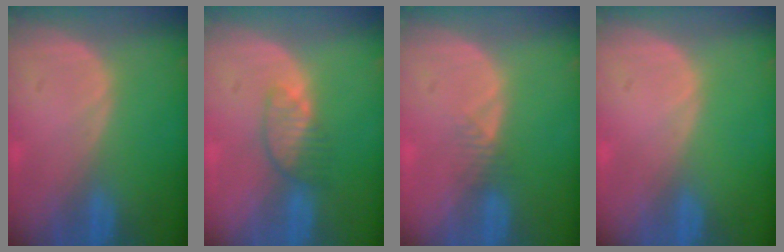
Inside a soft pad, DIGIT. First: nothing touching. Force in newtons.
{"total": 3.5, "press": 3.4, "slide": 0.9}
{"total": 1.6, "press": 1.4, "slide": 0.9}
{"total": 0.0}